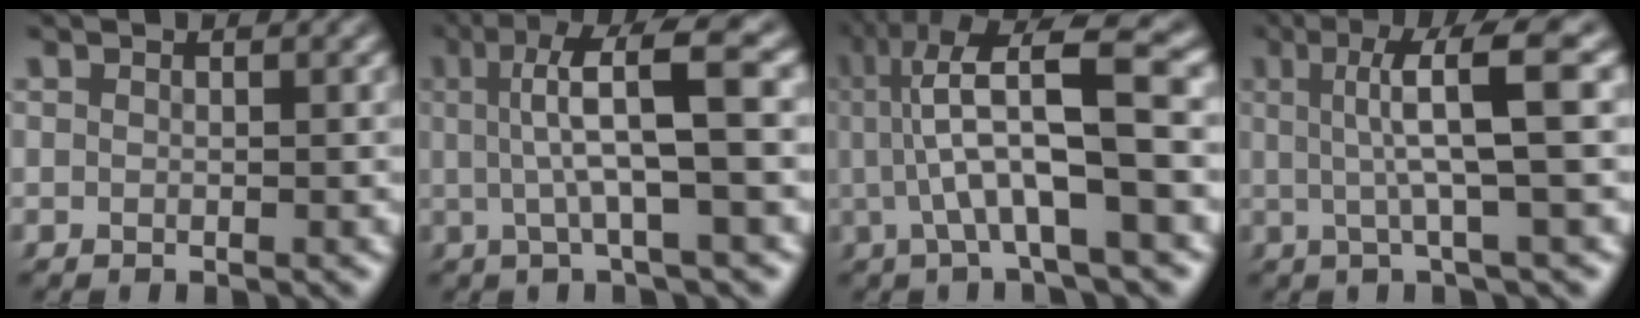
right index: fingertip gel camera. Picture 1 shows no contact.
{"total": 6.9, "force": [2.1, 1.3, 6.5], "torque": [-0.101, 0.024, 0.023]}
{"total": 9.7, "force": [1.9, 3.2, 9.0], "torque": [-0.138, 0.026, 0.020]}
{"total": 6.3, "force": [1.8, 0.4, 6.0], "torque": [-0.092, 0.022, 0.019]}